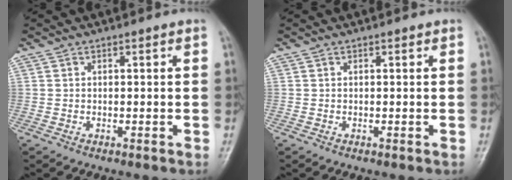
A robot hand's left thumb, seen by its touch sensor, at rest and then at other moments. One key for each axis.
{"total": 0.0}